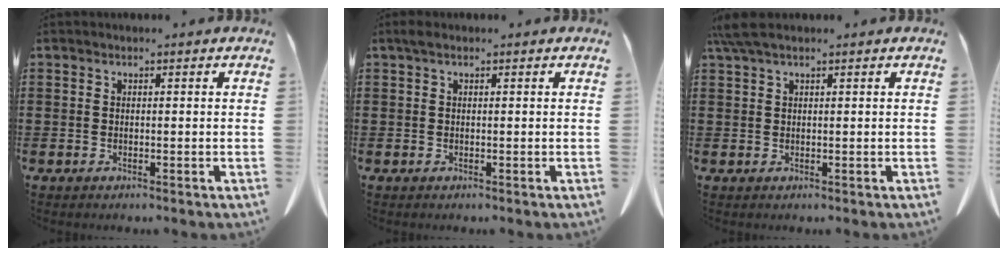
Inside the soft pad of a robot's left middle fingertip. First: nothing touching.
{"total": 0.8, "force": [0.3, 0.5, 0.6], "torque": [-0.015, 0.005, 0.004]}
{"total": 2.9, "force": [1.9, 0.5, 2.1], "torque": [-0.046, 0.003, 0.035]}